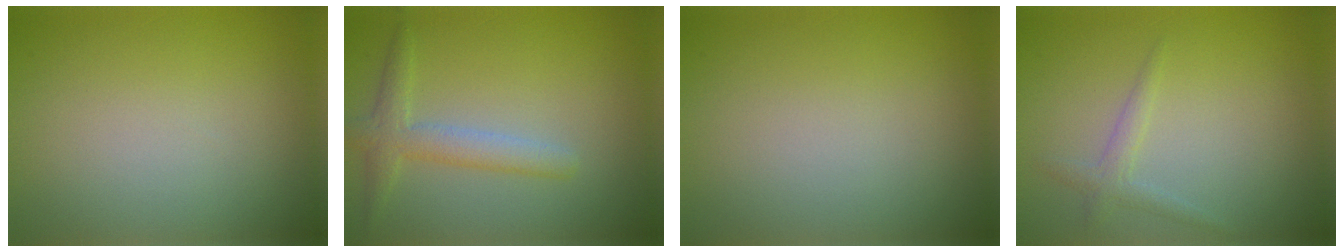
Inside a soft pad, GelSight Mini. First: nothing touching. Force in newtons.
{"total": 2.9, "press": 2.9, "slide": 0.1}
{"total": 0.0}
{"total": 1.5, "press": 1.5, "slide": 0.1}